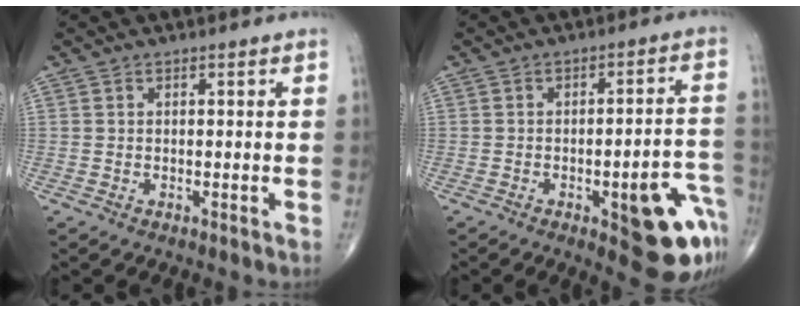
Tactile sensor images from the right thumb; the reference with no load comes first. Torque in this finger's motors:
{"motor_torque": [1.52, 1.81, 0.67, -1.10, 0.37]}